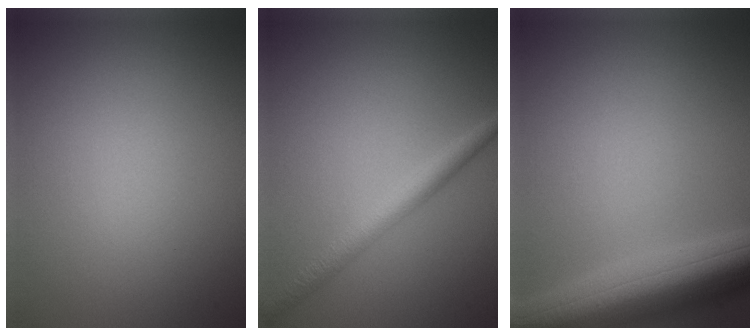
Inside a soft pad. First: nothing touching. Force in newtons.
{"total": 2.8, "press": 2.8, "slide": 0.1}
{"total": 9.4, "press": 9.4, "slide": 0.5}